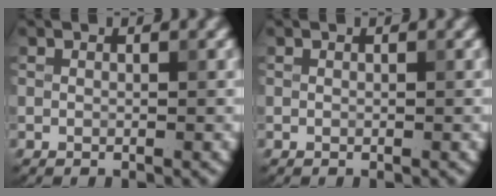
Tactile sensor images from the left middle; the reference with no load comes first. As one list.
[{"total": 0.0}]